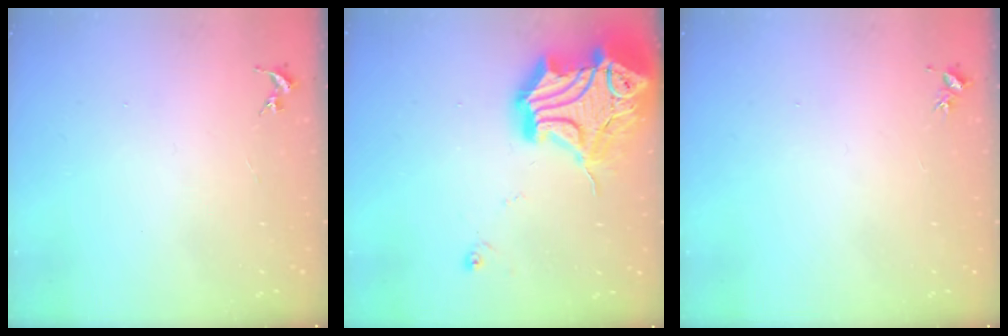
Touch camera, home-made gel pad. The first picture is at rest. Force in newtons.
{"total": 26.3, "press": 26.1, "slide": 3.2}
{"total": 3.1, "press": 3.1, "slide": 0.2}